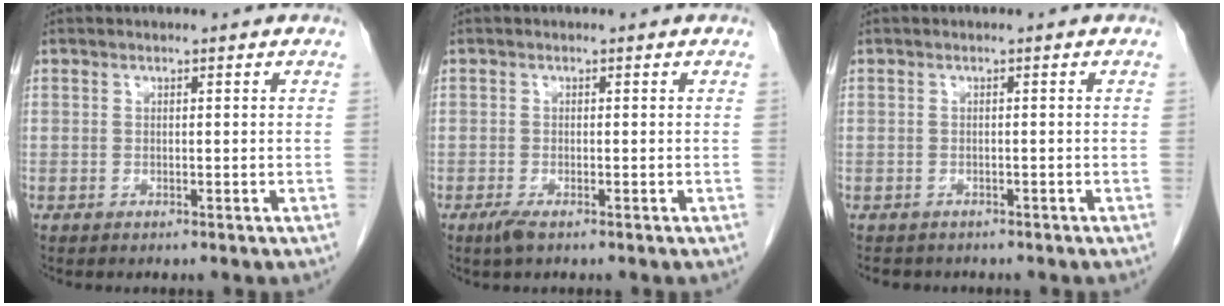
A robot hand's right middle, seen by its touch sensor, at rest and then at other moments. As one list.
[{"total": 1.9, "force": [-1.2, 0.4, 1.4], "torque": [-0.034, -0.006, -0.023]}, {"total": 3.2, "force": [-2.8, 1.5, 0.7], "torque": [-0.020, -0.003, -0.034]}]